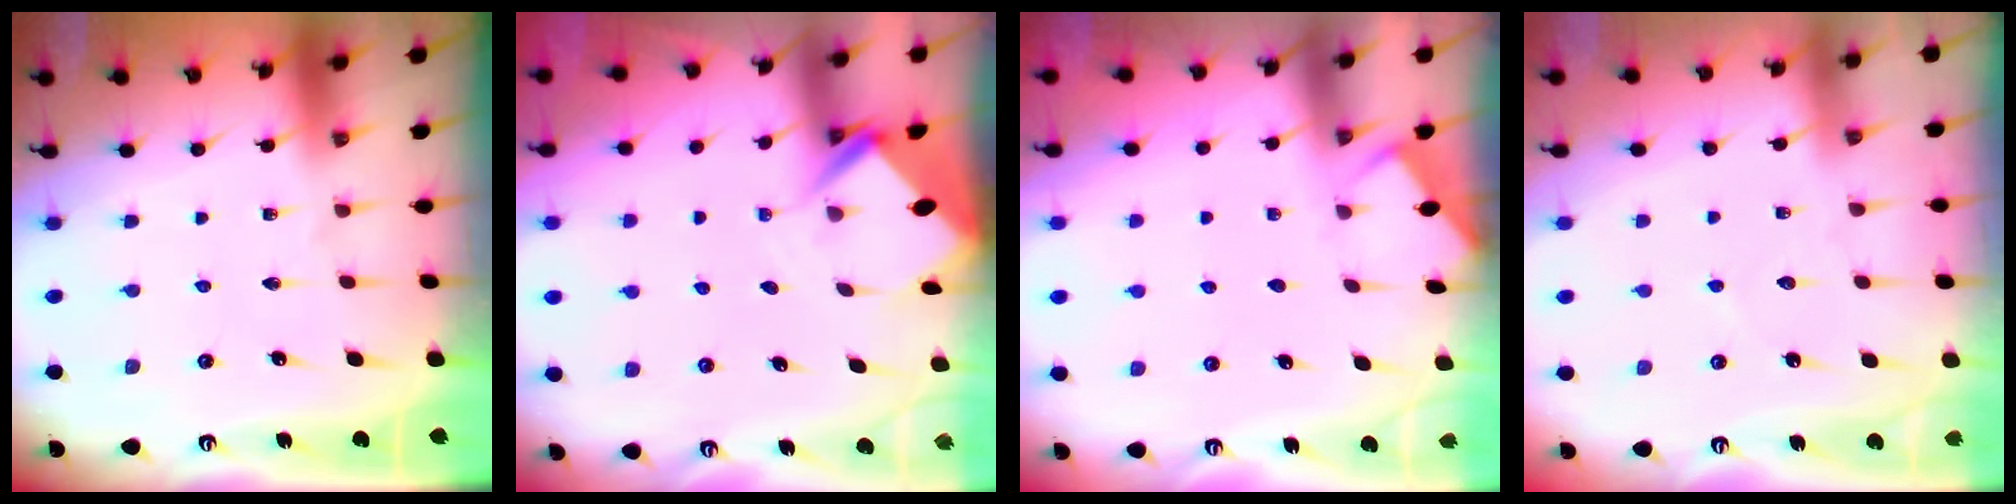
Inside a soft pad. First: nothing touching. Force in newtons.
{"total": 3.9, "press": 3.9, "slide": 0.3}
{"total": 2.0, "press": 1.9, "slide": 0.3}
{"total": 2.5, "press": 2.5, "slide": 0.3}